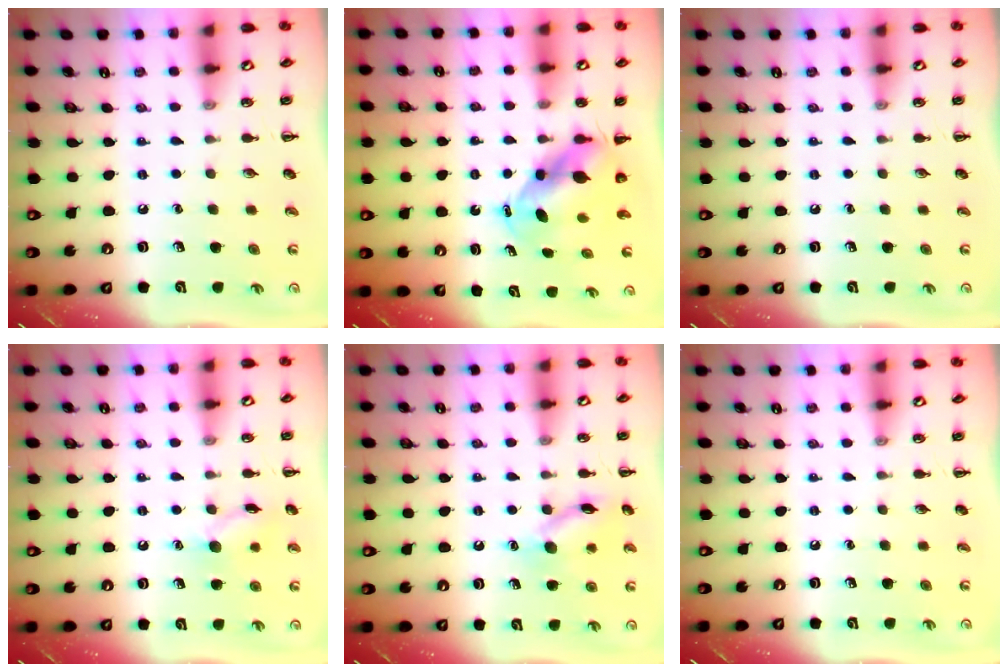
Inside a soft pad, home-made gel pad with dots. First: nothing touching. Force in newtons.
{"total": 5.7, "press": 5.6, "slide": 1.2}
{"total": 0.0}
{"total": 8.8, "press": 8.8, "slide": 0.5}
{"total": 12.0, "press": 12.0, "slide": 0.6}
{"total": 0.0}